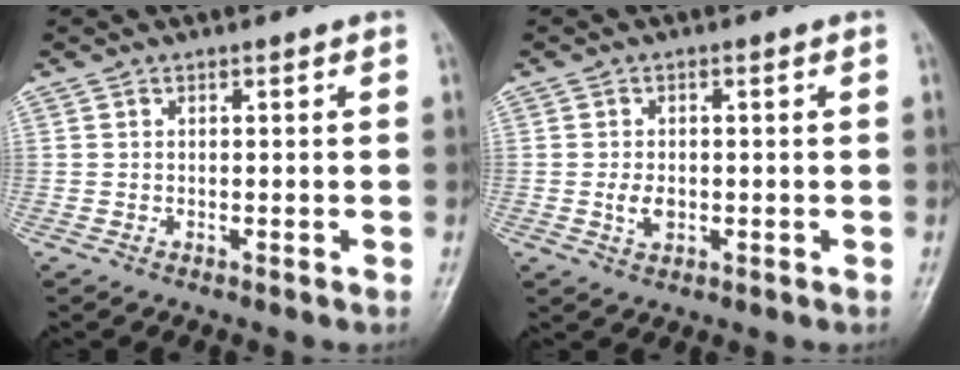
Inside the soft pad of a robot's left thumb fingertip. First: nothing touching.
{"total": 3.0, "force": [-0.5, 1.9, 2.2], "torque": [-0.040, -0.001, -0.007]}